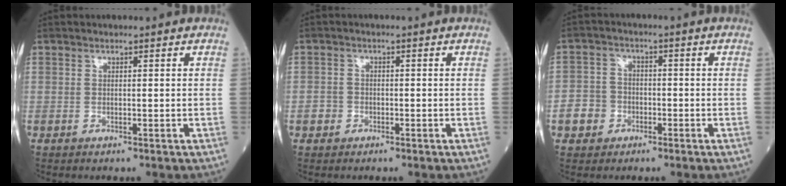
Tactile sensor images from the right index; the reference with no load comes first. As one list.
[{"total": 1.8, "force": [-0.9, 1.6, 0.3], "torque": [-0.004, 0.008, -0.018]}, {"total": 4.6, "force": [-2.0, 4.0, 1.1], "torque": [-0.021, 0.016, -0.036]}]